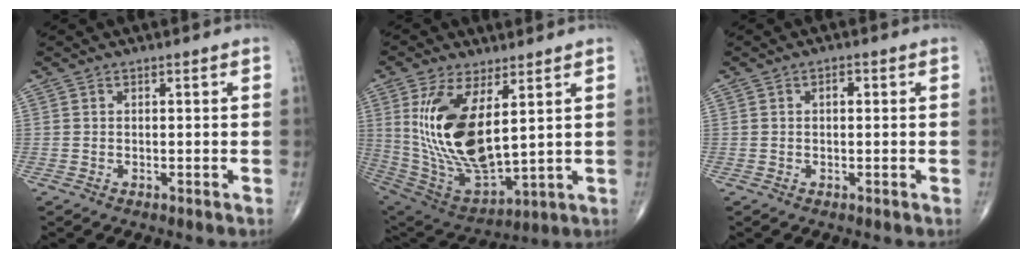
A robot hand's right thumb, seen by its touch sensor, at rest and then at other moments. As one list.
[{"total": 18.8, "force": [4.8, 8.3, 16.2], "torque": [-0.316, -0.029, 0.112]}, {"total": 1.4, "force": [0.3, 0.8, 1.2], "torque": [-0.016, 0.004, 0.002]}]